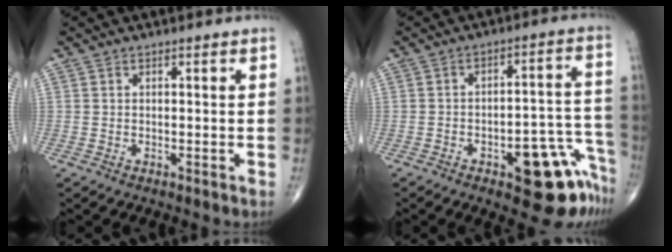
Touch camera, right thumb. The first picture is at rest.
{"total": 14.3, "force": [-7.8, 5.4, 10.6], "torque": [-0.075, 0.073, -0.093]}